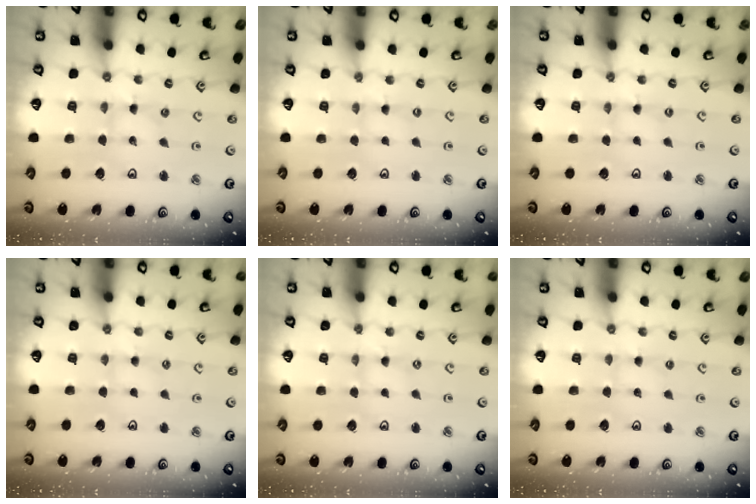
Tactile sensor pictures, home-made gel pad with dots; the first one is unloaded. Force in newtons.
{"total": 0.7, "press": 0.7, "slide": 0.2}
{"total": 0.0}
{"total": 2.0, "press": 1.9, "slide": 0.3}
{"total": 0.0}
{"total": 1.2, "press": 1.2, "slide": 0.2}